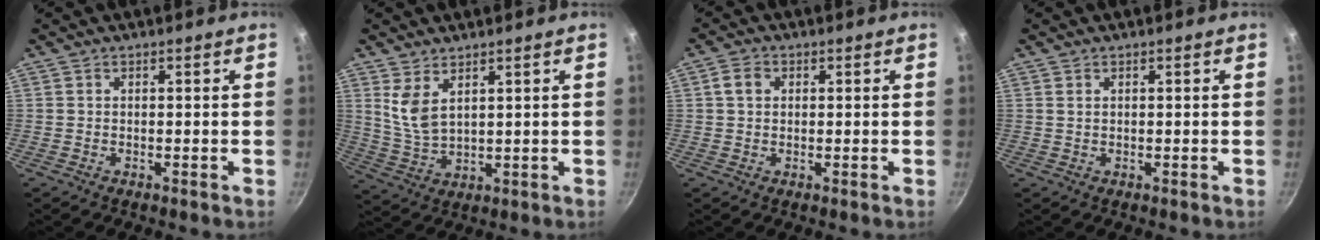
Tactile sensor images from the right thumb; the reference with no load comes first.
{"total": 6.2, "force": [3.1, 3.1, 4.4], "torque": [-0.080, -0.032, 0.072]}
{"total": 3.1, "force": [0.7, 2.5, 1.8], "torque": [-0.023, 0.005, 0.008]}
{"total": 0.6, "force": [0.3, 0.4, 0.4], "torque": [-0.007, 0.001, 0.006]}